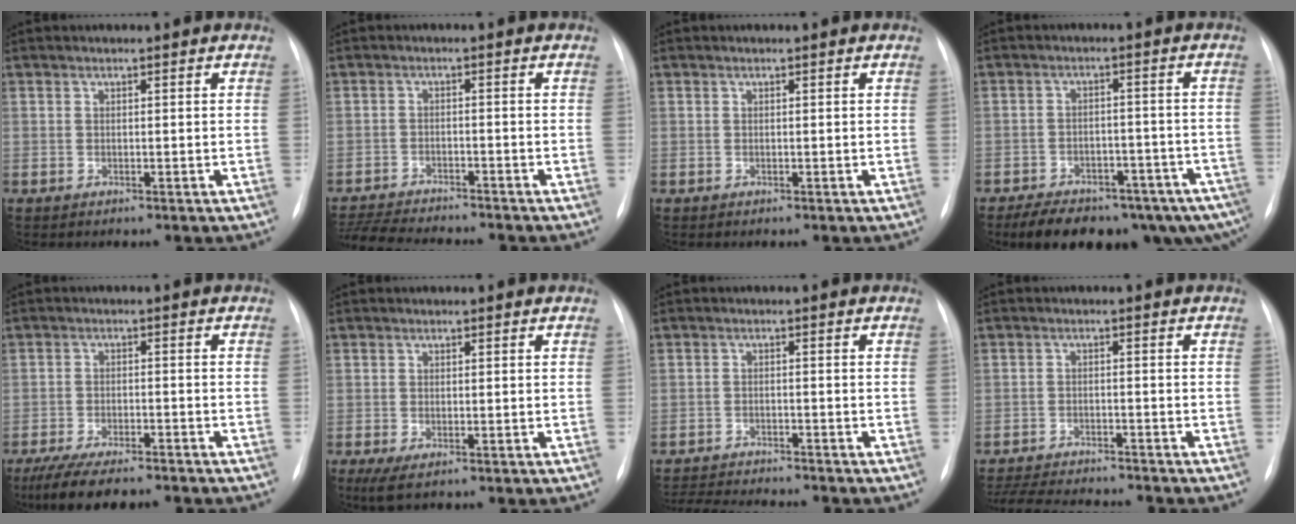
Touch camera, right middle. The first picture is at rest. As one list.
[{"total": 11.2, "force": [-10.4, 0.9, 4.0], "torque": [-0.064, -0.006, -0.161]}, {"total": 0.0}, {"total": 18.9, "force": [-14.0, 7.7, 10.1], "torque": [-0.119, 0.011, -0.178]}, {"total": 11.4, "force": [-9.5, 2.1, 6.0], "torque": [-0.096, -0.018, -0.145]}, {"total": 2.2, "force": [-1.0, 0.7, 1.9], "torque": [-0.036, -0.006, -0.013]}, {"total": 10.1, "force": [-9.4, 0.5, 3.5], "torque": [-0.052, -0.007, -0.143]}, {"total": 12.8, "force": [-11.8, 1.7, 4.7], "torque": [-0.085, -0.011, -0.171]}]